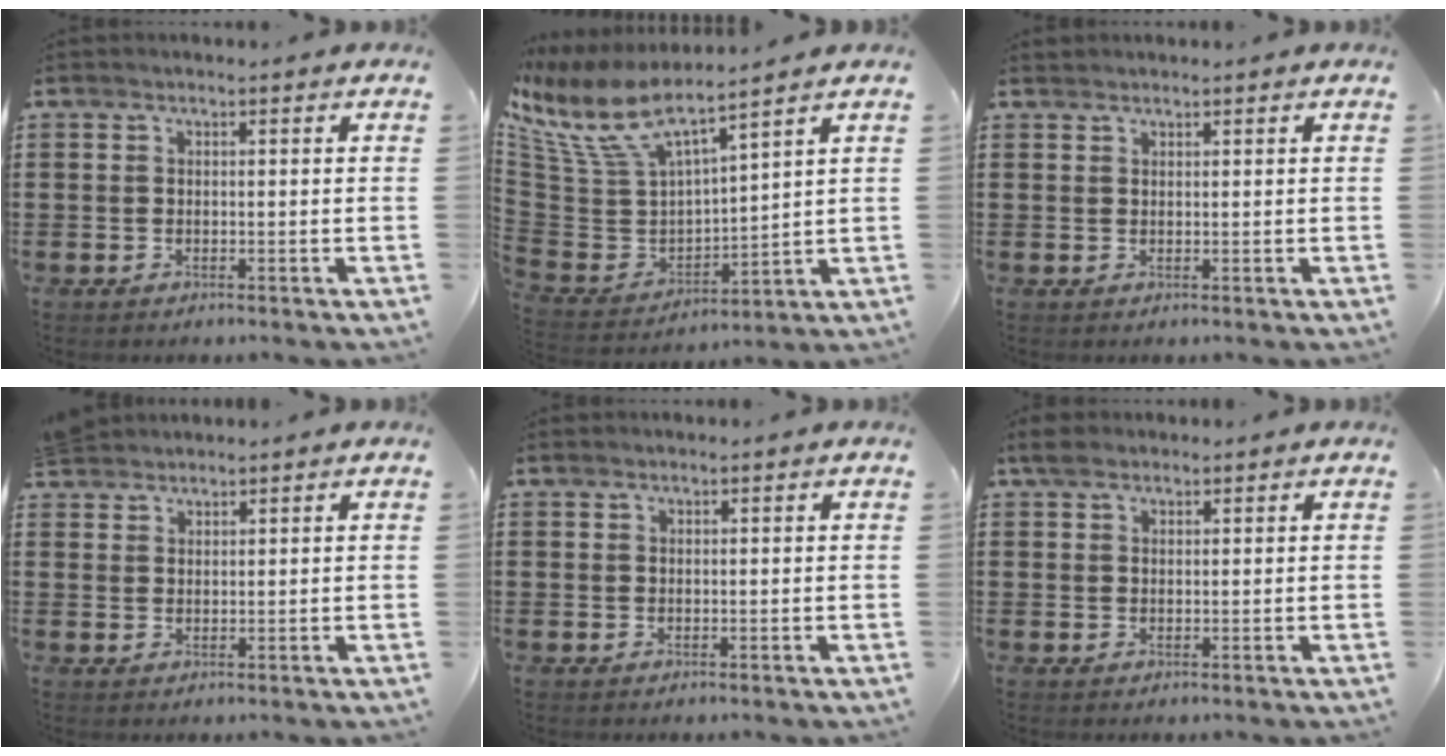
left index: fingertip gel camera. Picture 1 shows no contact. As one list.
[{"total": 9.4, "force": [6.9, 2.6, 5.9], "torque": [-0.155, -0.050, 0.118]}, {"total": 0.8, "force": [0.8, 0.1, -0.1], "torque": [-0.001, 0.000, 0.017]}, {"total": 2.6, "force": [2.6, 0.4, 0.0], "torque": [-0.007, -0.002, 0.052]}, {"total": 0.6, "force": [0.6, 0.1, 0.1], "torque": [-0.004, 0.000, 0.012]}, {"total": 2.4, "force": [1.8, 1.2, 1.1], "torque": [-0.027, 0.007, 0.035]}]